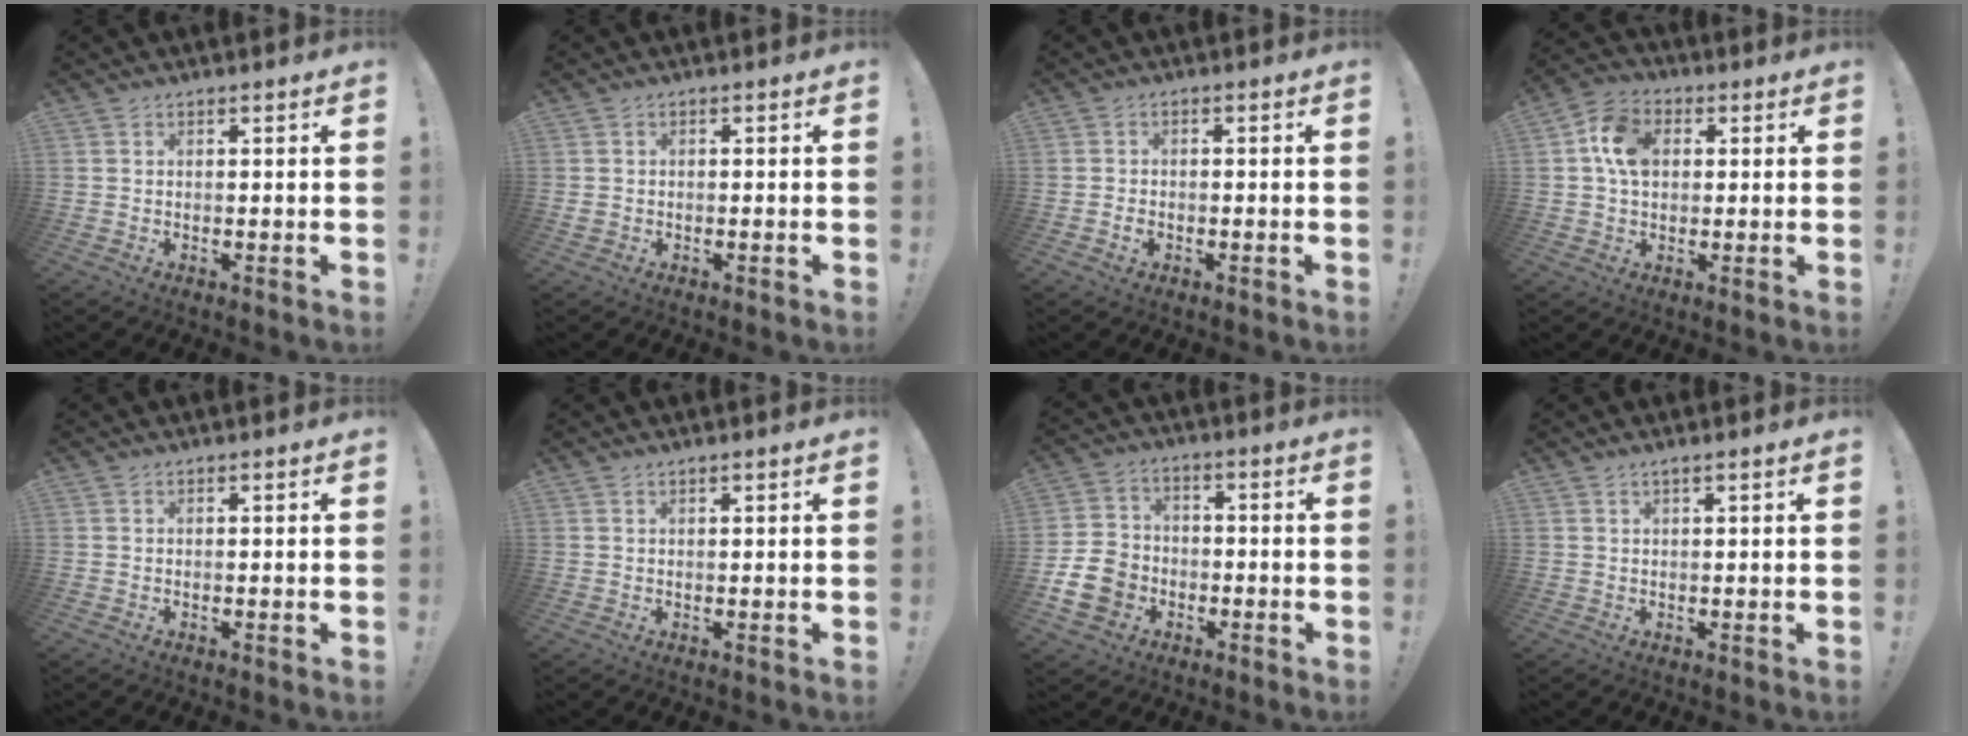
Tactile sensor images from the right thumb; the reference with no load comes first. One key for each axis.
{"total": 1.5, "fx": -0.8, "fy": 1.1, "fz": 0.7, "tx": -0.013, "ty": 0.004, "tz": -0.013}
{"total": 2.0, "fx": -1.2, "fy": 1.2, "fz": 1.0, "tx": -0.017, "ty": 0.006, "tz": -0.020}
{"total": 10.4, "fx": 2.1, "fy": 7.7, "fz": 6.6, "tx": -0.119, "ty": 0.017, "tz": 0.044}
{"total": 0.0}
{"total": 0.8, "fx": 0.7, "fy": -0.2, "fz": 0.4, "tx": -0.005, "ty": -0.001, "tz": 0.012}
{"total": 12.4, "fx": -5.1, "fy": 9.9, "fz": 5.5, "tx": -0.108, "ty": 0.043, "tz": -0.091}
{"total": 1.4, "fx": 0.8, "fy": -0.3, "fz": 1.1, "tx": -0.017, "ty": -0.002, "tz": 0.014}